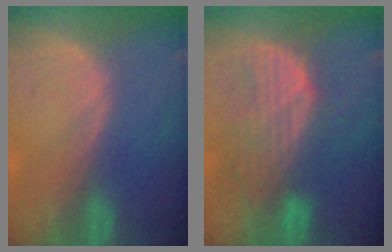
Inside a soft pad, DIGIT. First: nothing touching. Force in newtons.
{"total": 8.9, "press": 8.3, "slide": 3.2}